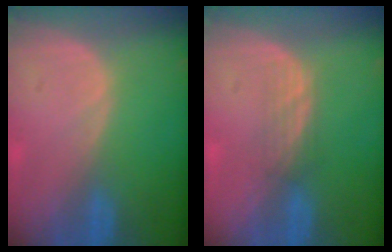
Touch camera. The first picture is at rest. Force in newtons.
{"total": 2.3, "press": 2.2, "slide": 0.3}